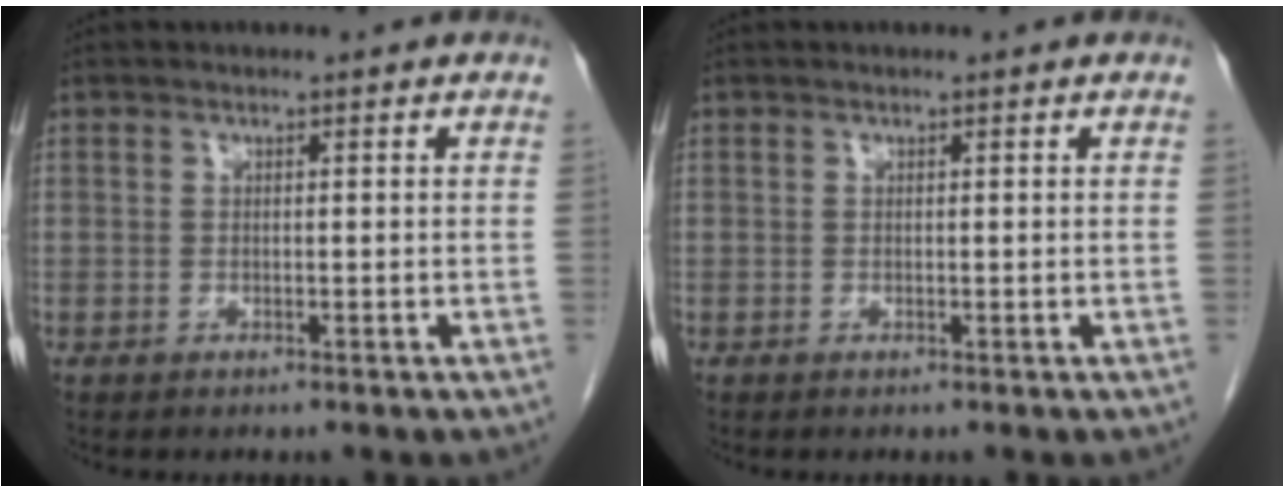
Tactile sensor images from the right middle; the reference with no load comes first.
{"total": 0.0}